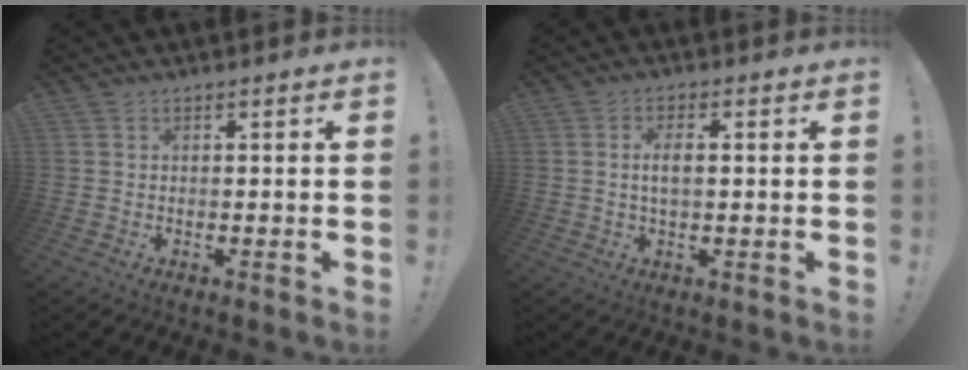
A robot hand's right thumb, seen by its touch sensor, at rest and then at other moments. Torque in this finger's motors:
{"motor_torque": [-0.37, 0.02, -0.01, 0.17, 0.11]}